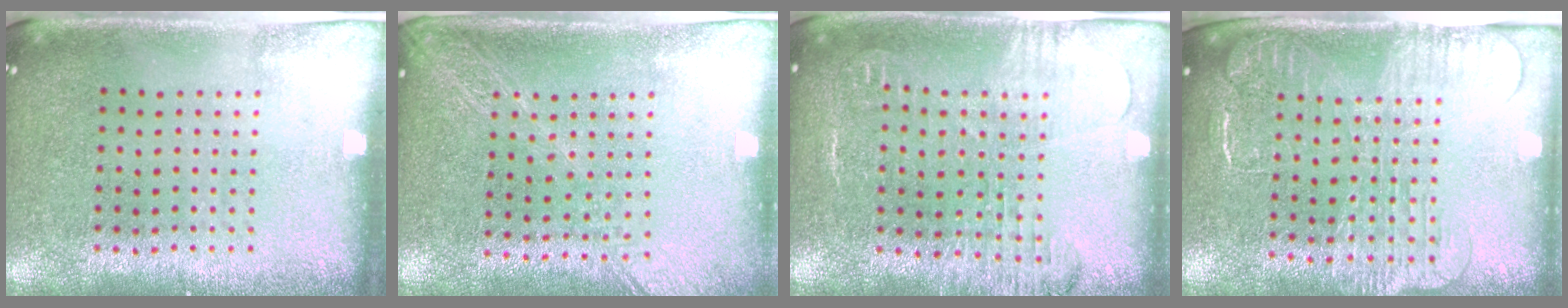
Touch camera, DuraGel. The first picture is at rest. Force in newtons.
{"total": 1.9, "press": 1.7, "slide": 1.0}
{"total": 1.8, "press": 1.7, "slide": 0.5}
{"total": 2.3, "press": 2.0, "slide": 1.3}